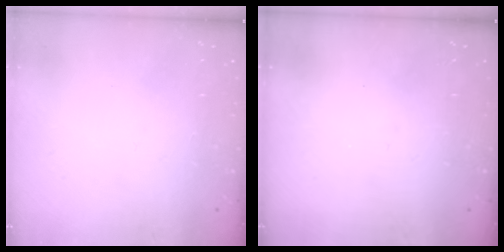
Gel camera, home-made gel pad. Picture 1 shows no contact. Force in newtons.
{"total": 0.0}